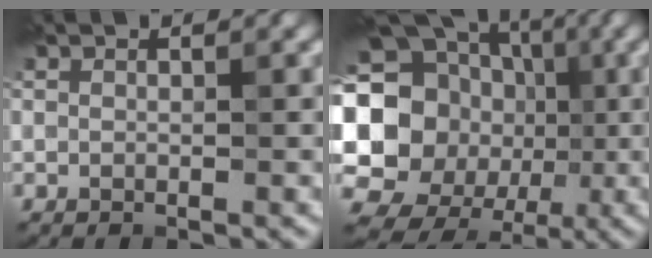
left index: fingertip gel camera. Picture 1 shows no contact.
{"total": 18.3, "force": [-0.3, 16.2, 8.5], "torque": [-0.167, 0.011, -0.035]}